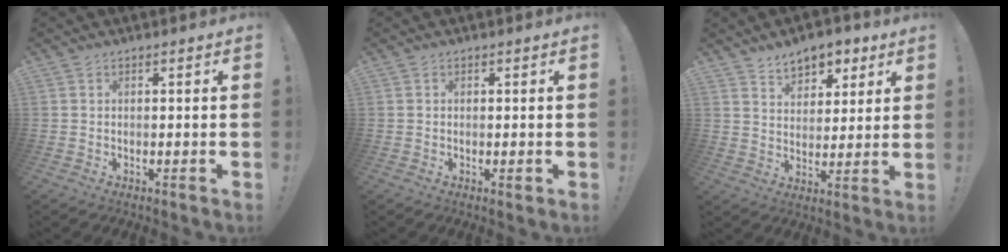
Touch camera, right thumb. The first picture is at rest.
{"total": 0.6, "force": [0.1, 0.2, 0.6], "torque": [-0.009, -0.001, 0.002]}
{"total": 8.8, "force": [6.1, 5.4, 3.2], "torque": [-0.039, -0.038, 0.115]}